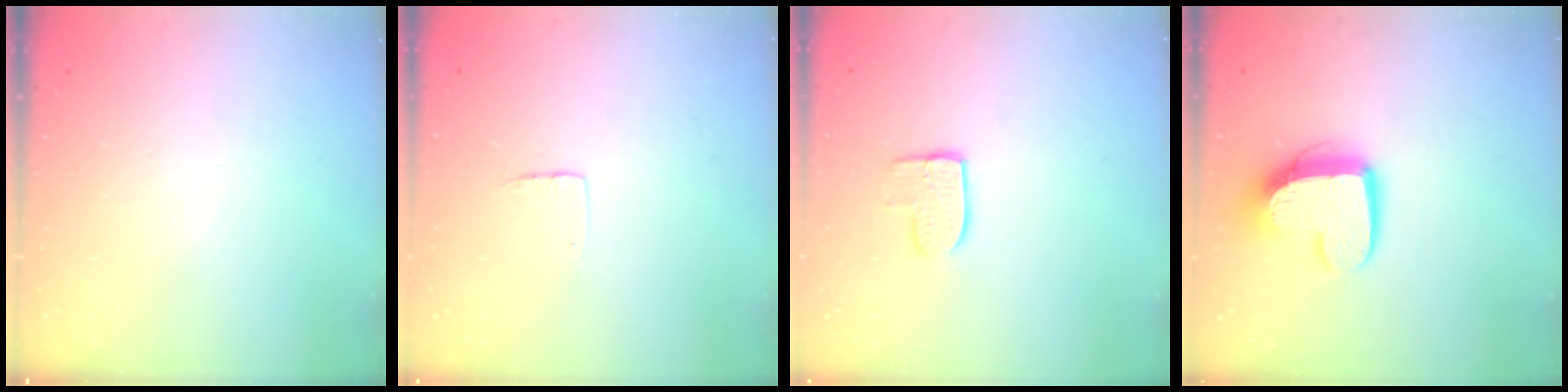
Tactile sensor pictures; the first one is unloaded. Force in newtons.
{"total": 4.5, "press": 4.5, "slide": 0.4}
{"total": 7.9, "press": 7.9, "slide": 0.5}
{"total": 12.9, "press": 12.8, "slide": 1.1}